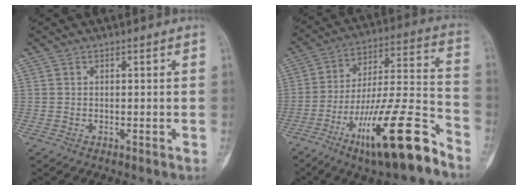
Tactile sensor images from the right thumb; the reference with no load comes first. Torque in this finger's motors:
{"motor_torque": [0.38, 0.53, 1.87, -0.90, 0.18]}